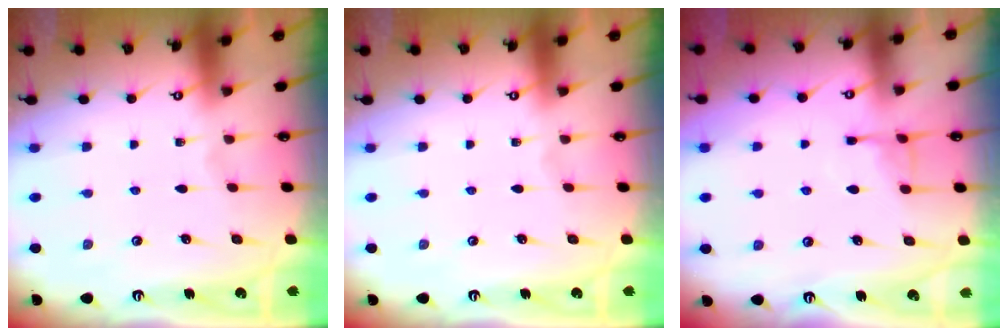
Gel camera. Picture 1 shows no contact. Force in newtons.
{"total": 0.0}
{"total": 5.6, "press": 5.6, "slide": 0.8}